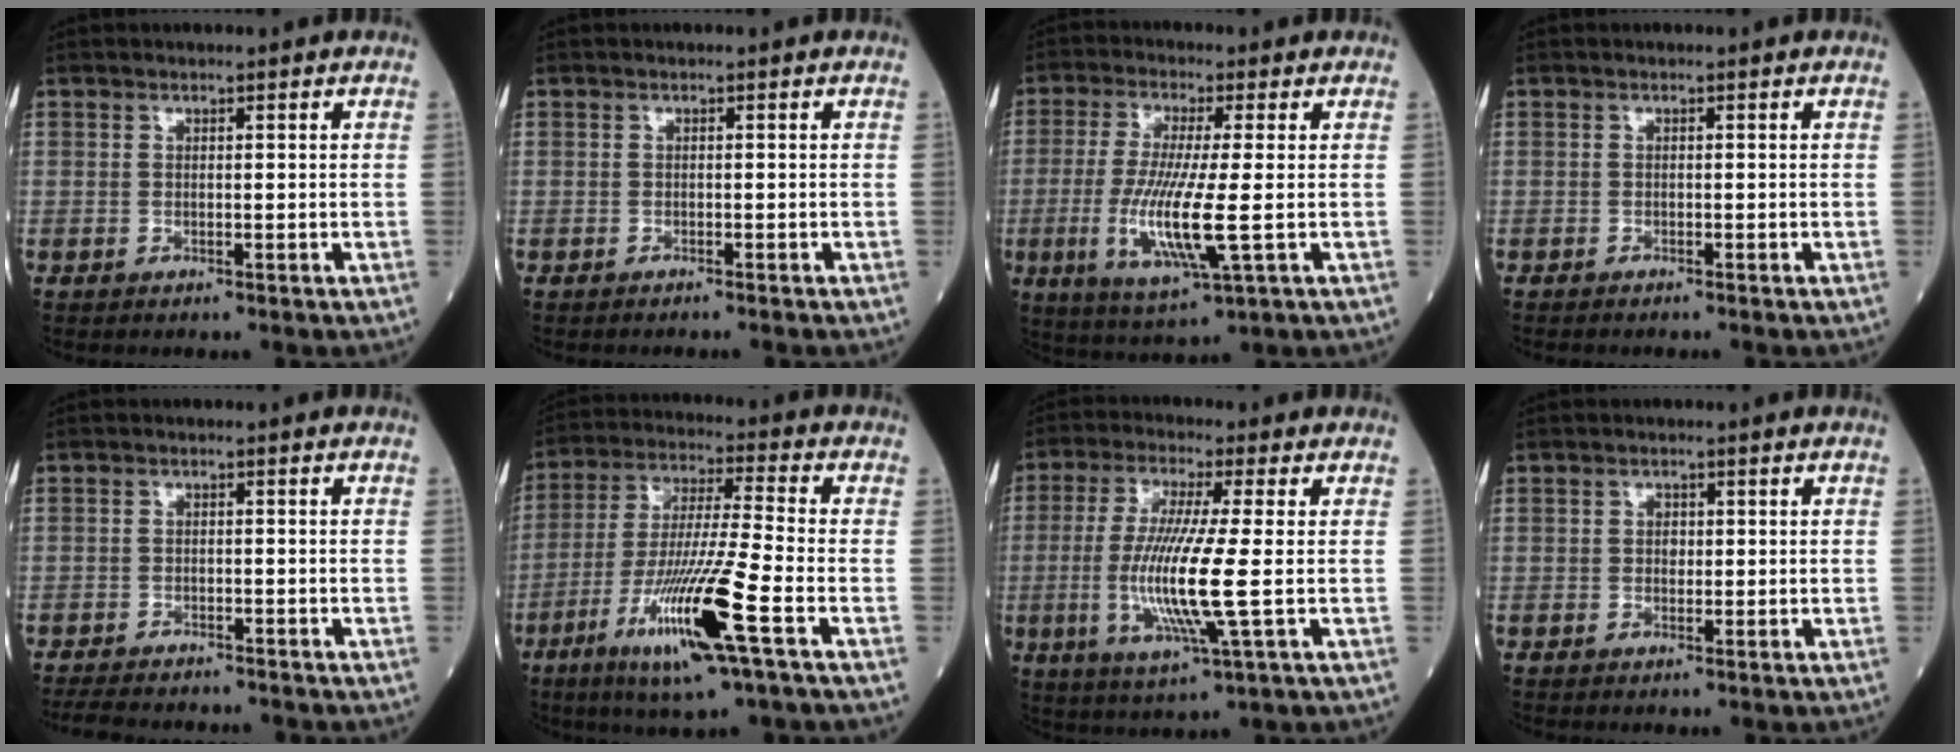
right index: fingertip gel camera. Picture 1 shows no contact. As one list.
[{"total": 1.2, "force": [-1.2, -0.1, 0.4], "torque": [-0.004, -0.001, -0.016]}, {"total": 11.0, "force": [-1.8, 0.7, 10.8], "torque": [-0.228, -0.026, -0.037]}, {"total": 1.1, "force": [-1.0, -0.1, 0.3], "torque": [-0.003, -0.002, -0.016]}, {"total": 8.7, "force": [-8.1, 1.5, 2.9], "torque": [-0.044, -0.014, -0.120]}, {"total": 15.5, "force": [-6.7, -0.2, 14.0], "torque": [-0.281, -0.025, -0.123]}, {"total": 12.0, "force": [-1.6, -0.1, 11.9], "torque": [-0.252, -0.020, -0.037]}, {"total": 1.2, "force": [0.1, 0.9, 0.7], "torque": [-0.009, 0.002, 0.000]}]